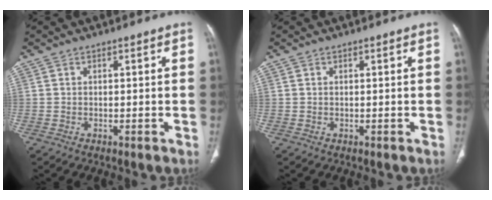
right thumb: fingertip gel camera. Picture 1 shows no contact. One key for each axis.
{"total": 0.0}